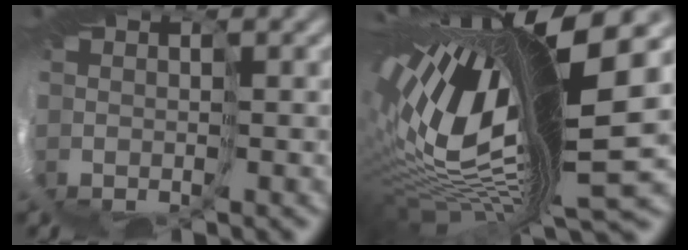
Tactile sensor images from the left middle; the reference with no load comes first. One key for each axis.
{"total": 13.5, "fx": 3.5, "fy": 3.7, "fz": 12.5, "tx": -0.276, "ty": -0.012, "tz": 0.064}